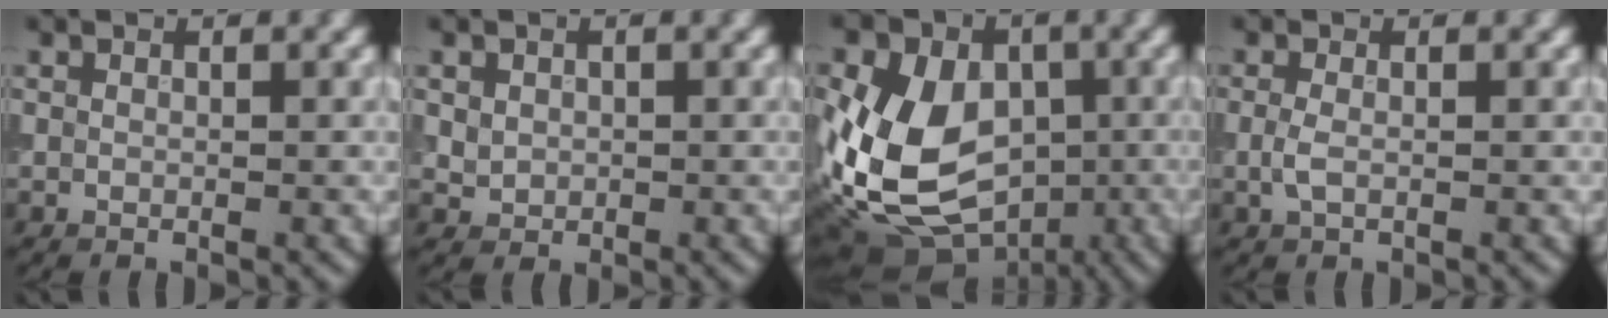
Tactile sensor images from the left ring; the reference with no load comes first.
{"total": 1.4, "force": [0.2, 1.3, 0.5], "torque": [-0.004, -0.005, 0.008]}
{"total": 14.6, "force": [-2.1, 11.1, 9.3], "torque": [-0.167, 0.003, -0.052]}
{"total": 1.3, "force": [-0.1, 0.6, 1.1], "torque": [-0.029, -0.002, -0.005]}